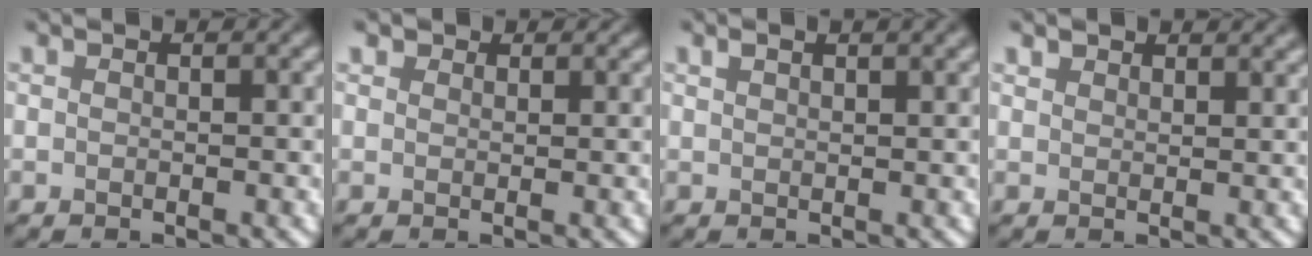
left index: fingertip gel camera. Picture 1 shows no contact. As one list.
[{"total": 1.6, "force": [1.3, 0.9, 0.4], "torque": [-0.015, -0.007, 0.023]}, {"total": 1.8, "force": [1.3, 0.3, 1.2], "torque": [-0.021, 0.007, 0.026]}, {"total": 2.3, "force": [2.1, 0.8, 0.4], "torque": [-0.019, 0.004, 0.032]}]